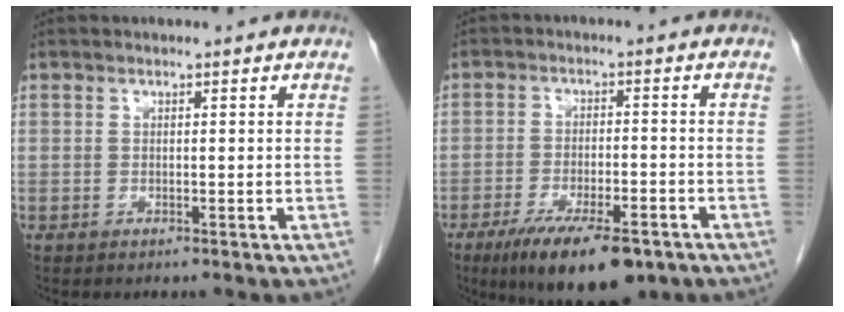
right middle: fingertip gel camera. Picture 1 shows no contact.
{"total": 12.0, "force": [-7.9, 3.5, 8.2], "torque": [-0.132, -0.015, -0.125]}